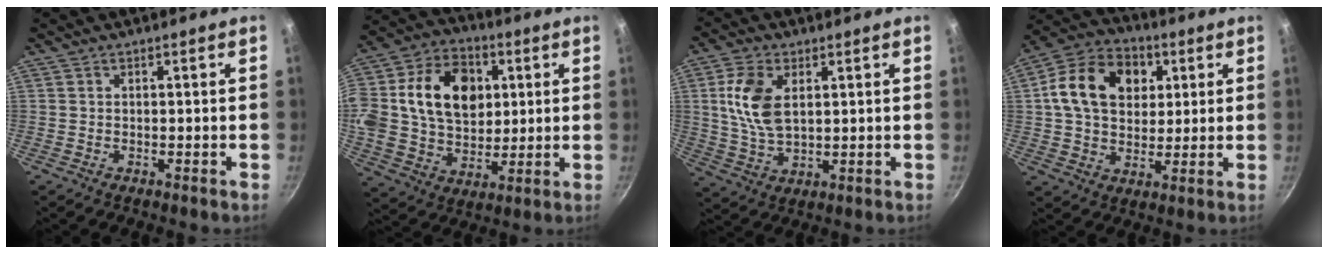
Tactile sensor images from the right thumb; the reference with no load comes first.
{"total": 24.8, "force": [5.0, 18.2, 16.2], "torque": [-0.297, 0.026, 0.084]}
{"total": 10.3, "force": [2.6, 5.9, 8.0], "torque": [-0.152, -0.010, 0.052]}
{"total": 16.6, "force": [4.2, 12.3, 10.3], "torque": [-0.153, 0.012, 0.057]}